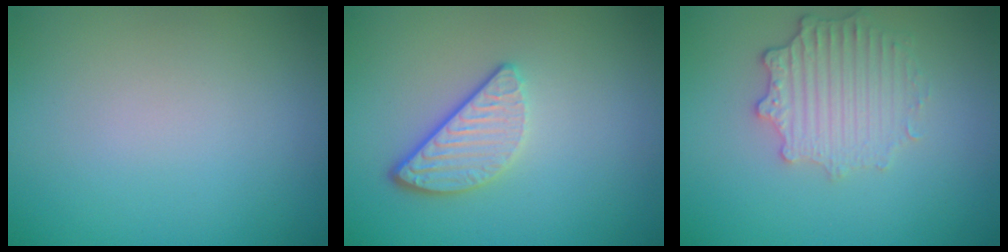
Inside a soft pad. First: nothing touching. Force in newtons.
{"total": 3.2, "press": 2.6, "slide": 1.9}
{"total": 3.5, "press": 2.9, "slide": 1.9}